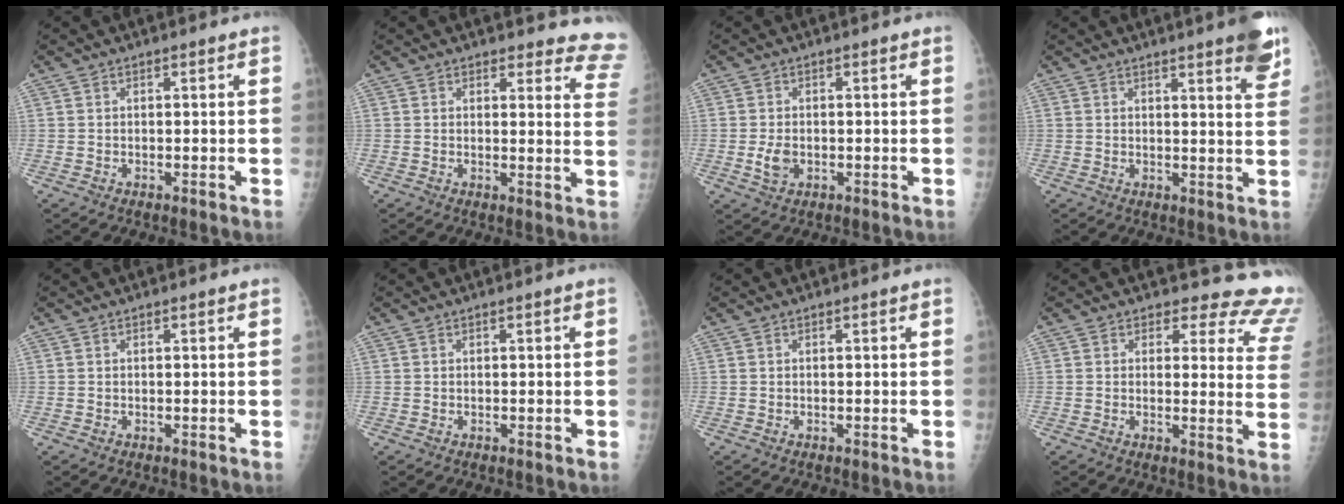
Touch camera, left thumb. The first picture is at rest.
{"total": 10.6, "force": [10.3, 2.7, 0.4], "torque": [0.055, -0.084, 0.072]}
{"total": 3.2, "force": [-0.6, 2.2, 2.3], "torque": [-0.042, -0.002, -0.008]}
{"total": 7.6, "force": [5.0, 1.2, 5.6], "torque": [-0.054, -0.021, 0.055]}
{"total": 0.0}
{"total": 0.0}
{"total": 0.0}
{"total": 14.1, "force": [13.1, 4.9, 1.8], "torque": [0.037, -0.115, 0.105]}